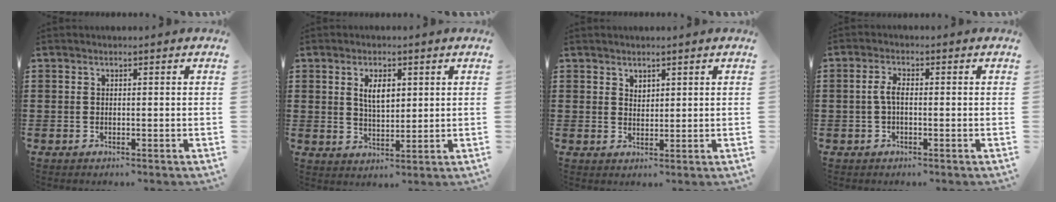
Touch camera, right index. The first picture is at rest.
{"total": 4.3, "force": [1.5, 2.0, 3.5], "torque": [-0.068, 0.004, 0.024]}
{"total": 1.6, "force": [1.4, 0.8, 0.1], "torque": [-0.005, 0.002, 0.028]}
{"total": 2.9, "force": [-0.4, 1.1, 2.6], "torque": [-0.064, -0.002, -0.013]}